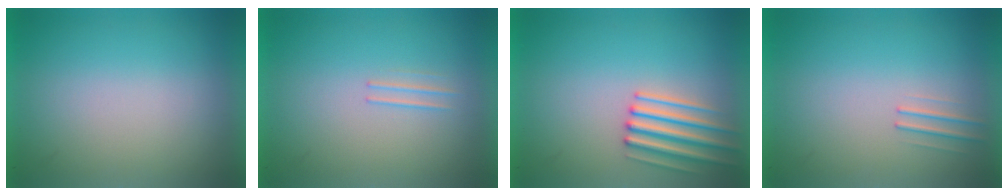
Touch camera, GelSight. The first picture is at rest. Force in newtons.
{"total": 1.2}
{"total": 3.0}
{"total": 1.0}